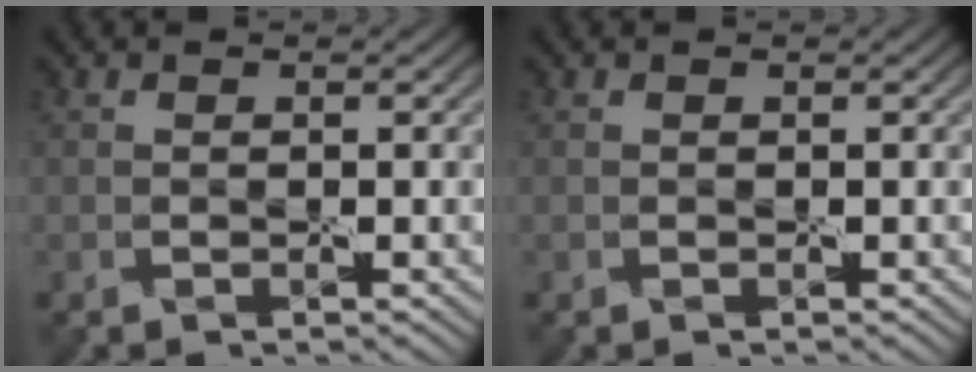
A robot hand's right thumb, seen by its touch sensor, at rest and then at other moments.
{"total": 0.0}